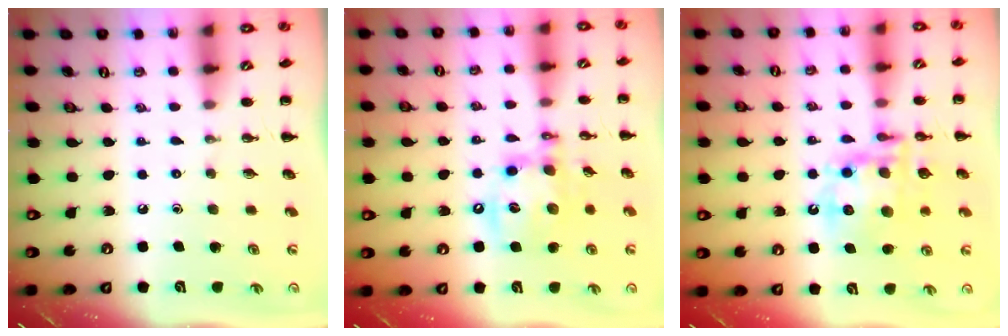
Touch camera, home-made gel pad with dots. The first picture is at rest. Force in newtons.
{"total": 14.5, "press": 14.1, "slide": 3.2}
{"total": 15.2, "press": 14.7, "slide": 3.8}